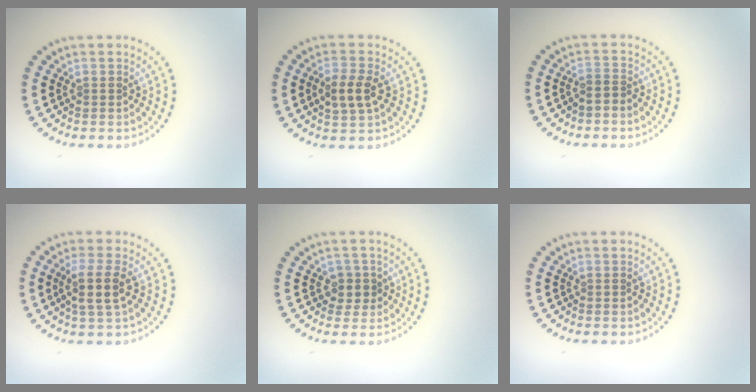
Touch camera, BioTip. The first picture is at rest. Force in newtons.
{"total": 2.9, "press": 2.8, "slide": 0.7}
{"total": 0.9, "press": 0.6, "slide": 0.7}
{"total": 2.9, "press": 2.4, "slide": 1.5}
{"total": 1.8, "press": 1.4, "slide": 1.1}
{"total": 0.0}